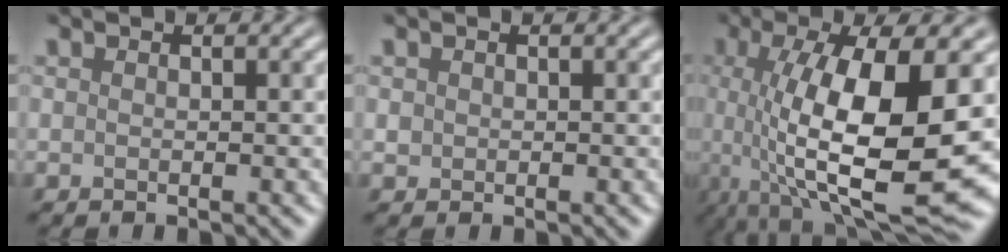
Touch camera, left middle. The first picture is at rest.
{"total": 0.7, "force": [0.1, 0.6, 0.1], "torque": [0.002, -0.001, 0.003]}
{"total": 12.7, "force": [-0.9, 4.1, 12.0], "torque": [-0.194, -0.016, -0.016]}